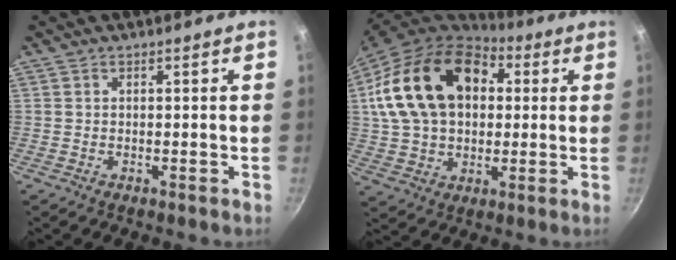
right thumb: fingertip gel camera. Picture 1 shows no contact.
{"total": 22.8, "force": [5.4, 15.9, 15.4], "torque": [-0.250, 0.020, 0.093]}